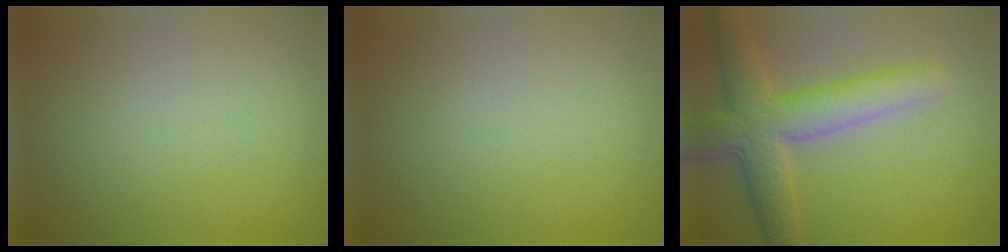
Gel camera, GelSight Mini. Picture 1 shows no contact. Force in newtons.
{"total": 0.0}
{"total": 7.7, "press": 7.7, "slide": 0.4}